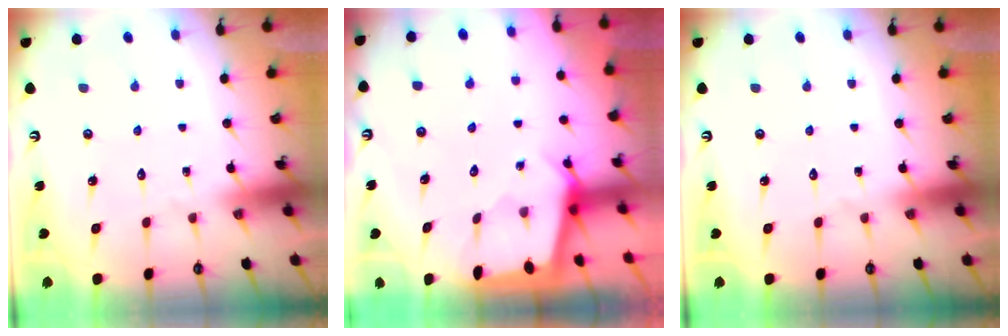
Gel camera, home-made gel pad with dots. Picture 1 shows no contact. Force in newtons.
{"total": 2.2, "press": 2.2, "slide": 0.3}
{"total": 0.0}